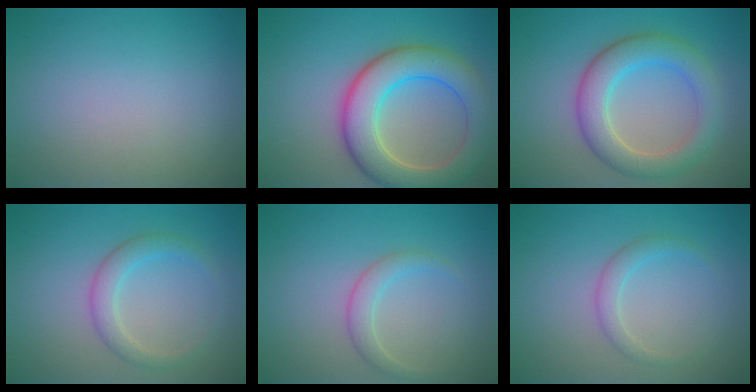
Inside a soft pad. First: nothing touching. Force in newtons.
{"total": 8.0, "press": 7.9, "slide": 0.7}
{"total": 5.3, "press": 5.3, "slide": 0.2}
{"total": 2.5, "press": 2.5, "slide": 0.1}
{"total": 1.9, "press": 1.9, "slide": 0.1}
{"total": 1.6, "press": 1.6, "slide": 0.1}